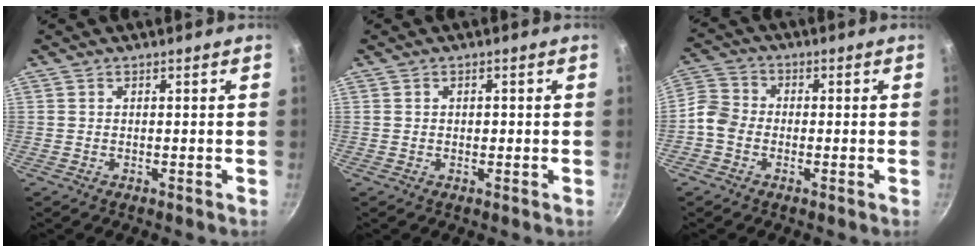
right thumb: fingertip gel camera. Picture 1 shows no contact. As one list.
[{"total": 1.0, "force": [0.0, 0.8, 0.7], "torque": [-0.007, 0.004, 0.000]}, {"total": 5.4, "force": [-1.8, 4.4, 2.6], "torque": [-0.038, 0.022, -0.055]}]